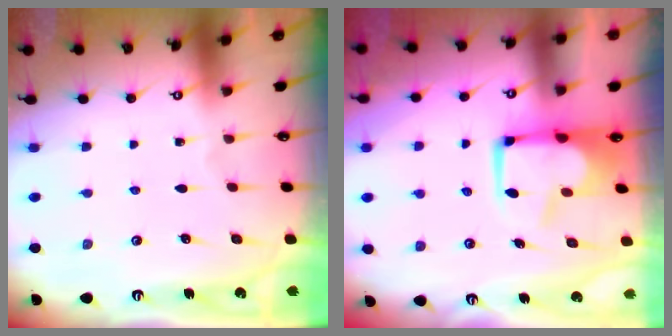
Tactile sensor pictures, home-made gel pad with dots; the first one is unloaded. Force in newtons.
{"total": 5.2, "press": 5.0, "slide": 1.4}